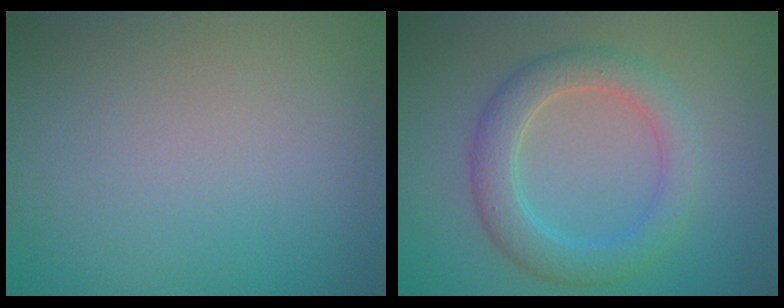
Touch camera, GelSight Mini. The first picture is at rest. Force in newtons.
{"total": 4.3, "press": 4.3, "slide": 0.2}